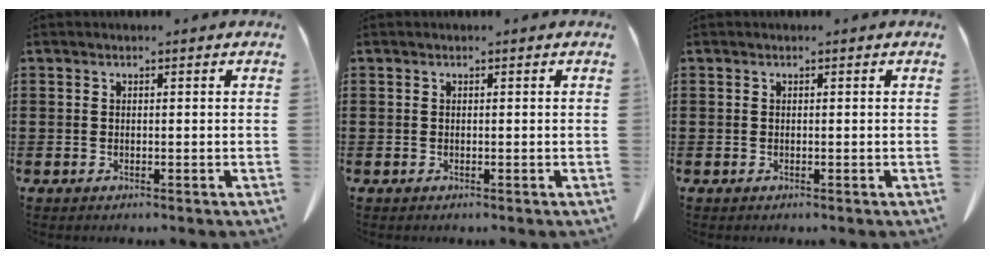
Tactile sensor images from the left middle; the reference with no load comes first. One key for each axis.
{"total": 0.0}
{"total": 0.0}